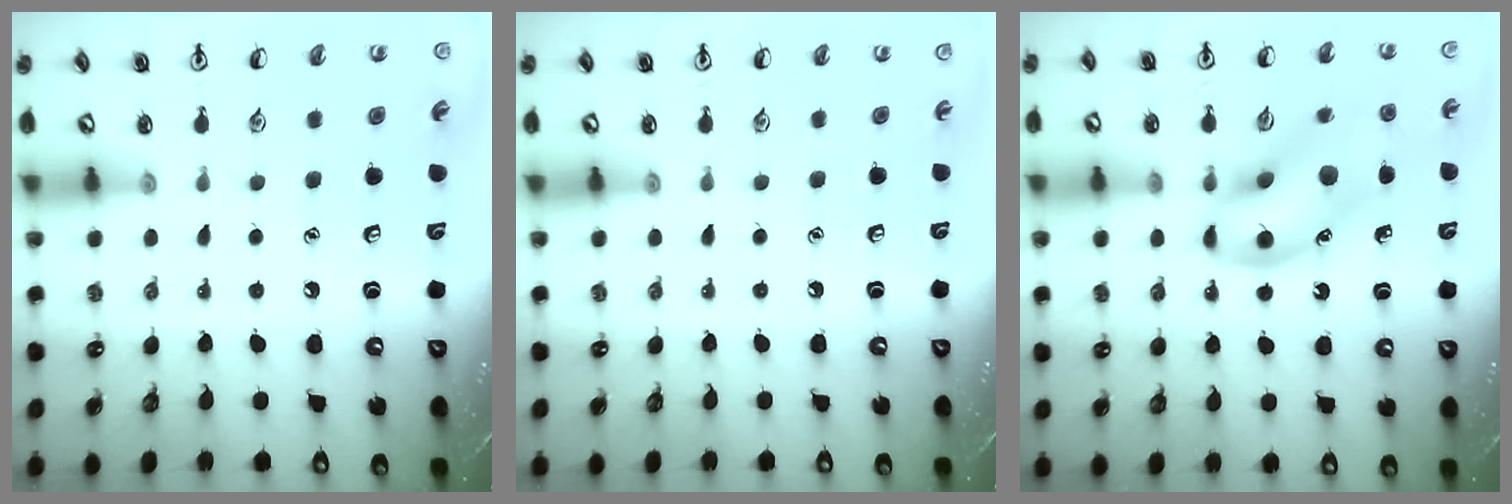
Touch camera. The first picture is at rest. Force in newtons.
{"total": 0.0}
{"total": 15.2, "press": 14.9, "slide": 2.7}